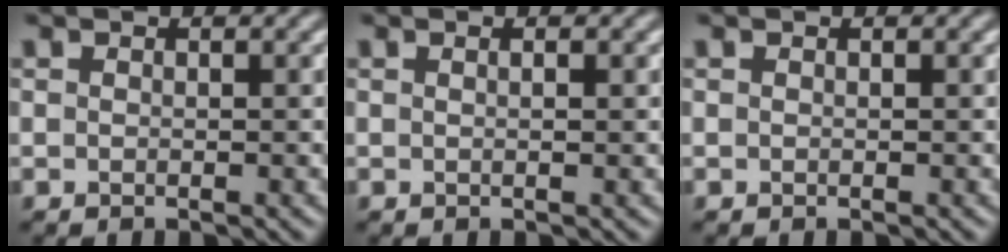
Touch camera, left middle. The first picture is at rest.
{"total": 1.5, "force": [0.5, 0.5, 1.4], "torque": [-0.011, -0.001, -0.004]}
{"total": 0.0}